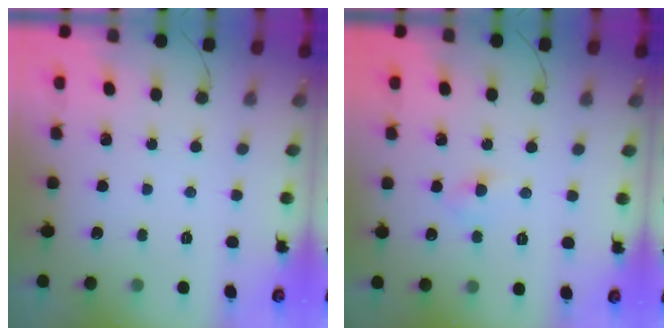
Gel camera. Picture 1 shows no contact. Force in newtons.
{"total": 4.2, "press": 4.0, "slide": 1.2}